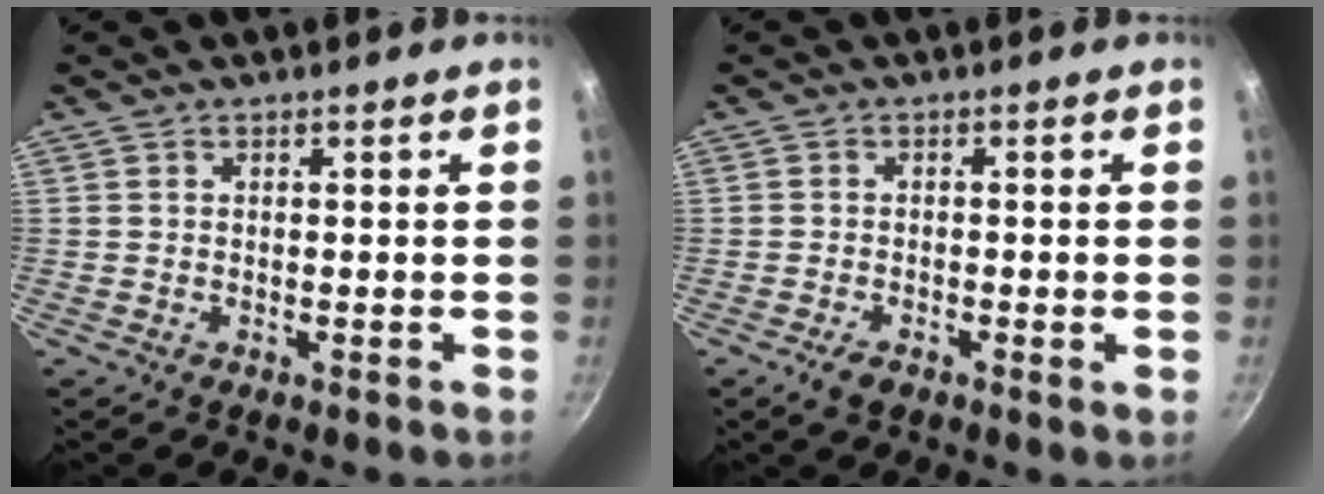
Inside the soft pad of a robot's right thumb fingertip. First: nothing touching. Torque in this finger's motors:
{"motor_torque": [-0.30, 0.31, -0.05, -0.17, 0.07]}